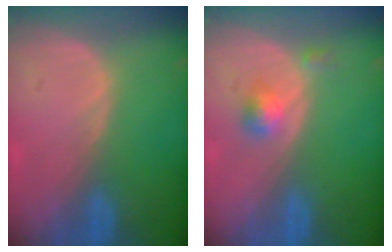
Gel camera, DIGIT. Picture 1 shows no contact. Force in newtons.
{"total": 2.6, "press": 2.4, "slide": 1.1}